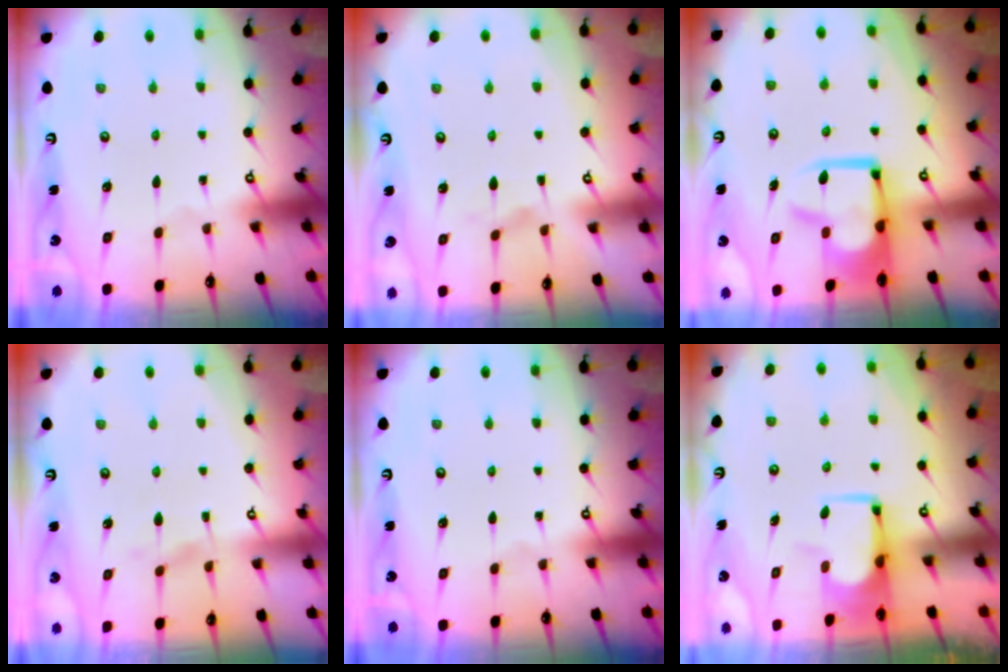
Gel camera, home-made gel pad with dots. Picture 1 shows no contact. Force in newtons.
{"total": 2.9, "press": 2.8, "slide": 1.0}
{"total": 3.5, "press": 3.4, "slide": 0.8}
{"total": 4.4, "press": 4.3, "slide": 1.0}
{"total": 0.0}
{"total": 2.0, "press": 2.0, "slide": 0.2}